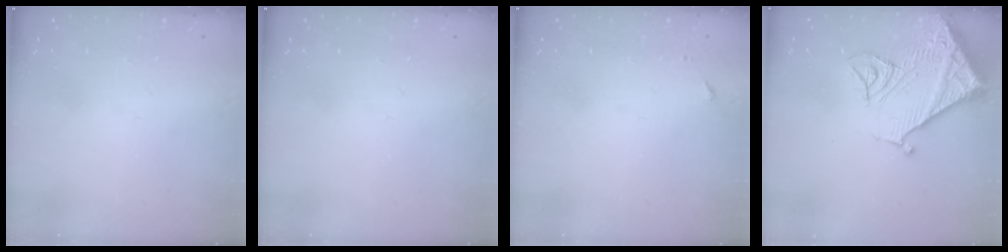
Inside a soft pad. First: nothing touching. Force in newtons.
{"total": 0.0}
{"total": 3.5, "press": 3.5, "slide": 0.4}
{"total": 18.4, "press": 18.3, "slide": 2.4}